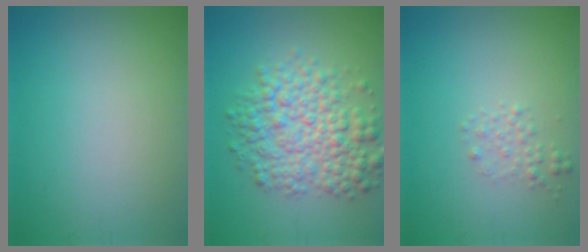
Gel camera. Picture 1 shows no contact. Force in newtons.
{"total": 6.9, "press": 6.9, "slide": 0.1}
{"total": 1.2, "press": 1.2, "slide": 0.1}